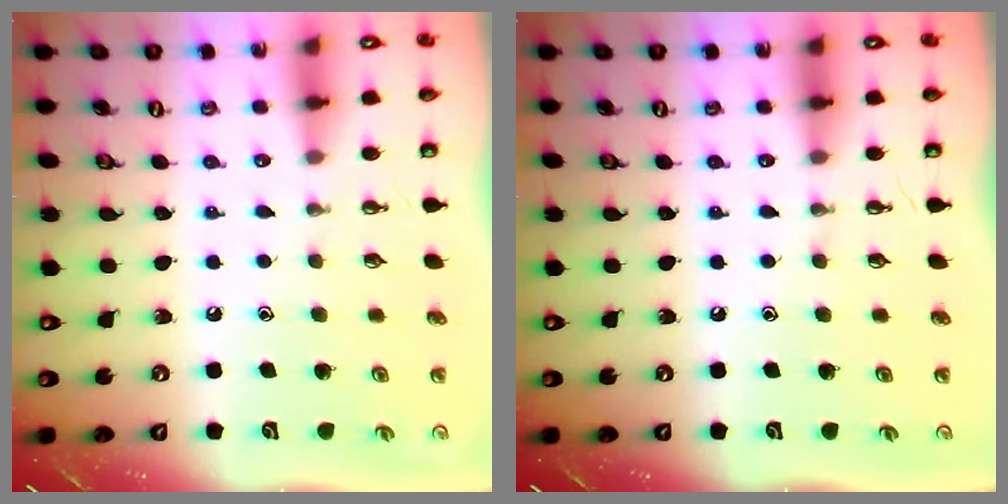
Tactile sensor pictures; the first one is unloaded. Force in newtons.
{"total": 0.0}